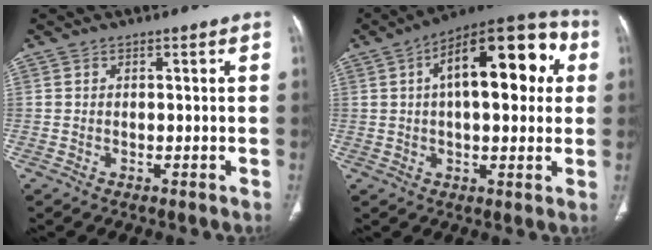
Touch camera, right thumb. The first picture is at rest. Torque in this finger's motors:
{"motor_torque": [0.93, 4.08, 1.51, -0.43, 0.41]}